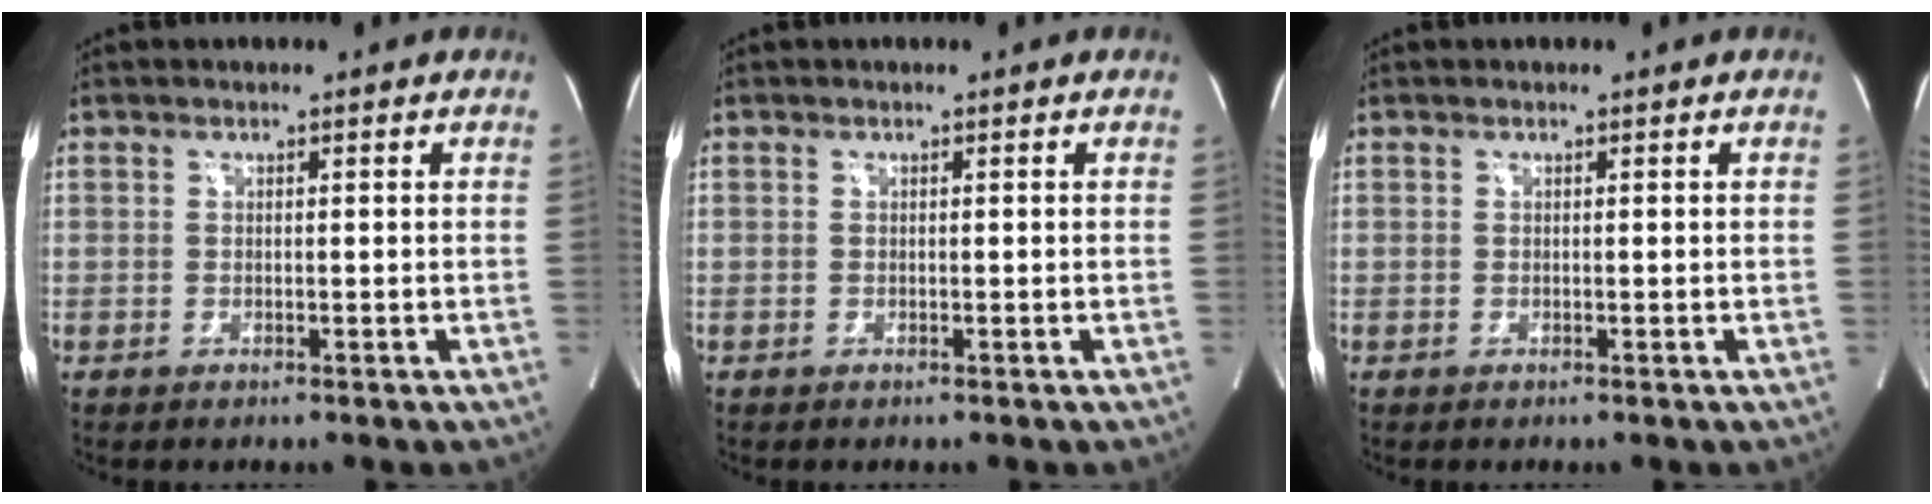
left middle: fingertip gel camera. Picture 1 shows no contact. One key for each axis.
{"total": 0.0}
{"total": 0.0}